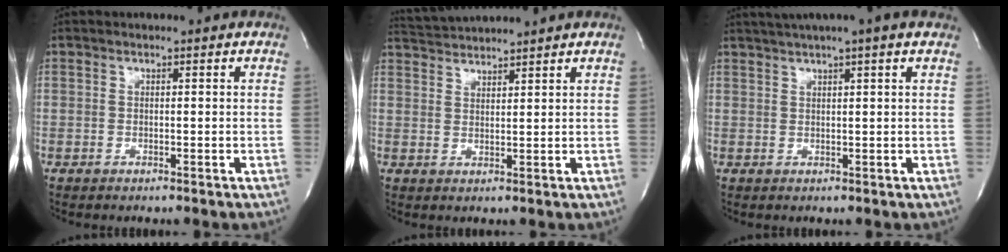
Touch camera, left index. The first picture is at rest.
{"total": 4.4, "force": [4.2, -1.3, 0.3], "torque": [-0.011, 0.011, 0.081]}
{"total": 6.9, "force": [5.2, -0.6, 4.4], "torque": [-0.075, 0.029, 0.072]}